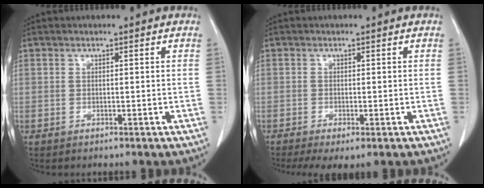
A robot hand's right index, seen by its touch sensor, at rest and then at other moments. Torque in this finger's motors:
{"motor_torque": [1.10, -1.04, 0.41, 0.09]}